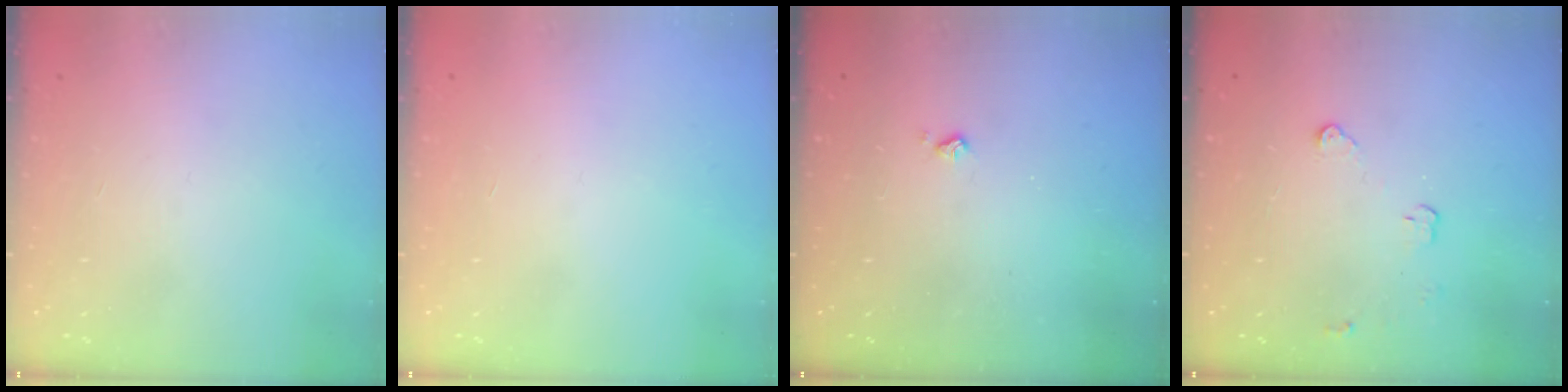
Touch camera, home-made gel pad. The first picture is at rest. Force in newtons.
{"total": 0.0}
{"total": 2.7, "press": 2.7, "slide": 0.4}
{"total": 3.6, "press": 3.5, "slide": 0.5}